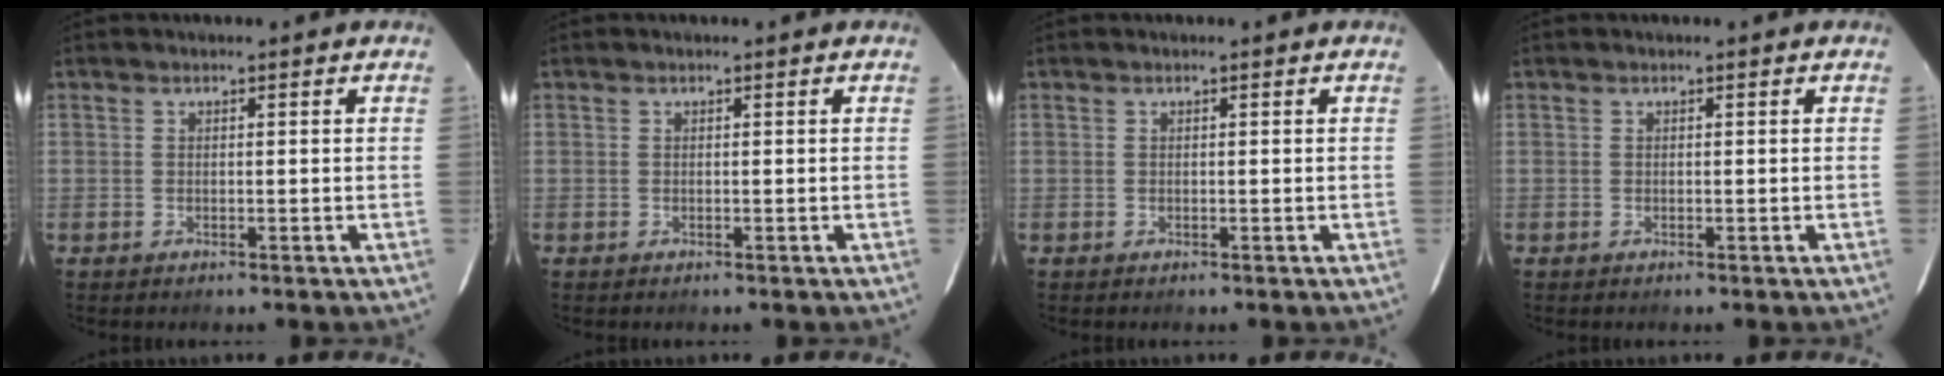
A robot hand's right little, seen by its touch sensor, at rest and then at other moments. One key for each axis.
{"total": 0.0}
{"total": 0.0}
{"total": 0.0}